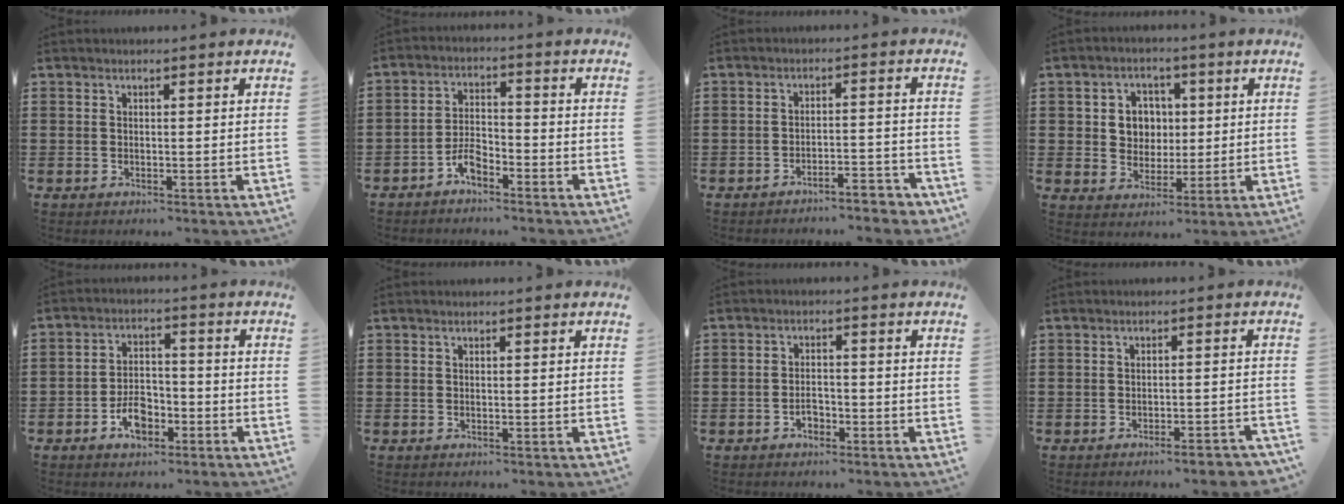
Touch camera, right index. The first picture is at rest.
{"total": 4.0, "force": [-2.9, 1.7, 2.1], "torque": [-0.045, 0.008, -0.058]}
{"total": 3.8, "force": [-3.7, 0.2, 0.7], "torque": [-0.016, 0.003, -0.079]}
{"total": 5.5, "force": [0.9, 5.0, 2.0], "torque": [-0.053, 0.014, 0.012]}
{"total": 5.5, "force": [-2.8, 3.3, 3.5], "torque": [-0.054, 0.006, -0.053]}
{"total": 0.0}
{"total": 2.2, "force": [-1.3, 1.2, 1.3], "torque": [-0.028, 0.003, -0.028]}
{"total": 2.4, "force": [-2.0, 0.0, 1.3], "torque": [-0.021, 0.001, -0.040]}